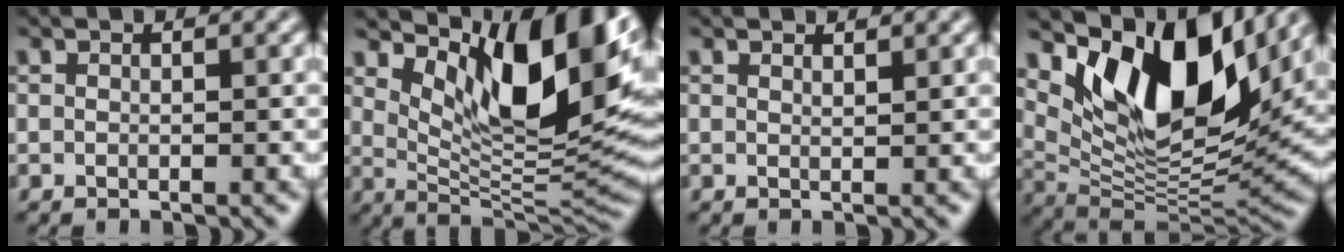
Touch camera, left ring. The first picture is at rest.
{"total": 12.7, "force": [5.3, 5.0, 10.4], "torque": [-0.157, -0.007, 0.100]}
{"total": 0.9, "force": [0.9, 0.1, 0.2], "torque": [-0.002, 0.001, 0.016]}
{"total": 12.8, "force": [6.8, 5.7, 9.2], "torque": [-0.144, -0.006, 0.126]}